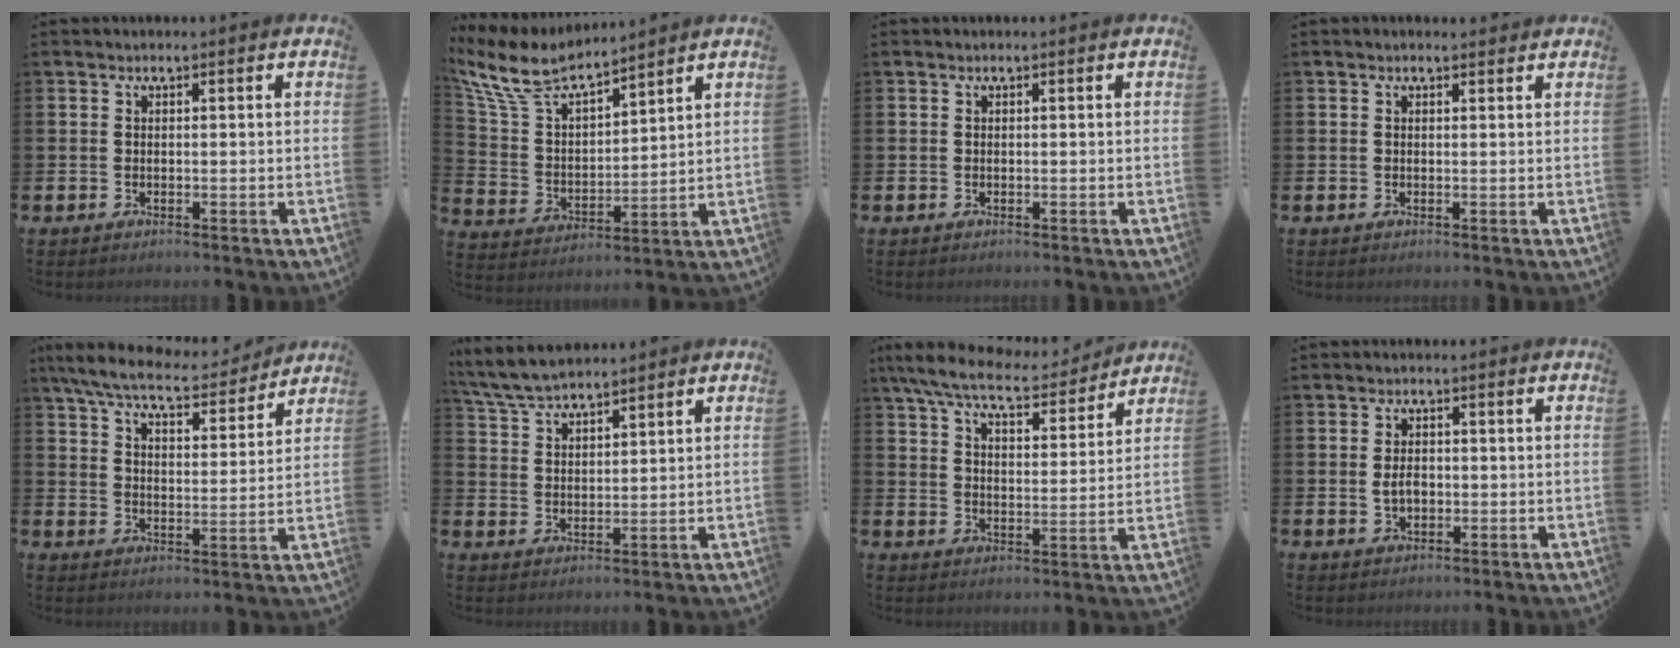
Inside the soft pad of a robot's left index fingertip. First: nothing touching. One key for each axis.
{"total": 8.4, "fx": 7.5, "fy": 2.2, "fz": 2.9, "tx": -0.091, "ty": -0.047, "tz": 0.133}
{"total": 0.0}
{"total": 0.6, "fx": 0.5, "fy": 0.1, "fz": 0.2, "tx": 0.010, "ty": -0.004, "tz": 0.006}
{"total": 7.9, "fx": 7.3, "fy": 1.3, "fz": 2.7, "tx": -0.081, "ty": -0.042, "tz": 0.128}
{"total": 5.7, "fx": 5.4, "fy": 0.9, "fz": 1.4, "tx": -0.046, "ty": -0.019, "tz": 0.100}
{"total": 8.3, "fx": 7.6, "fy": 1.5, "fz": 3.0, "tx": -0.089, "ty": -0.043, "tz": 0.134}
{"total": 2.5, "fx": -0.2, "fy": 1.7, "fz": 1.9, "tx": -0.022, "ty": 0.000, "tz": -0.008}